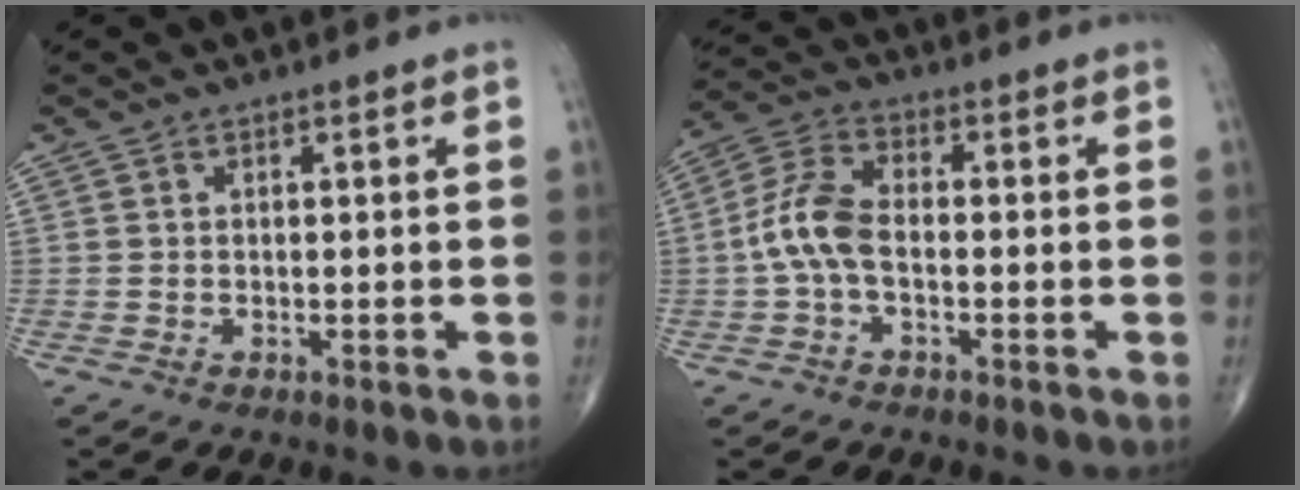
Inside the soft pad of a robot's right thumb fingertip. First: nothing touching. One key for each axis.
{"total": 7.8, "fx": -1.3, "fy": 4.2, "fz": 6.5, "tx": -0.144, "ty": 0.026, "tz": -0.034}